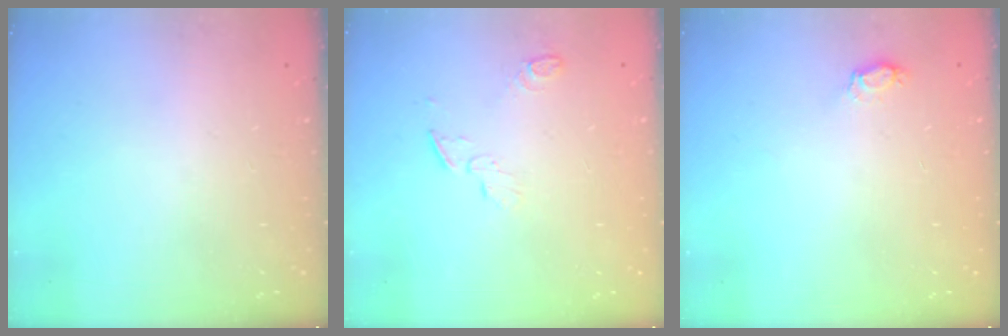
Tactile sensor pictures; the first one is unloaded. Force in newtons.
{"total": 5.1, "press": 5.0, "slide": 0.5}
{"total": 4.7, "press": 4.4, "slide": 1.5}